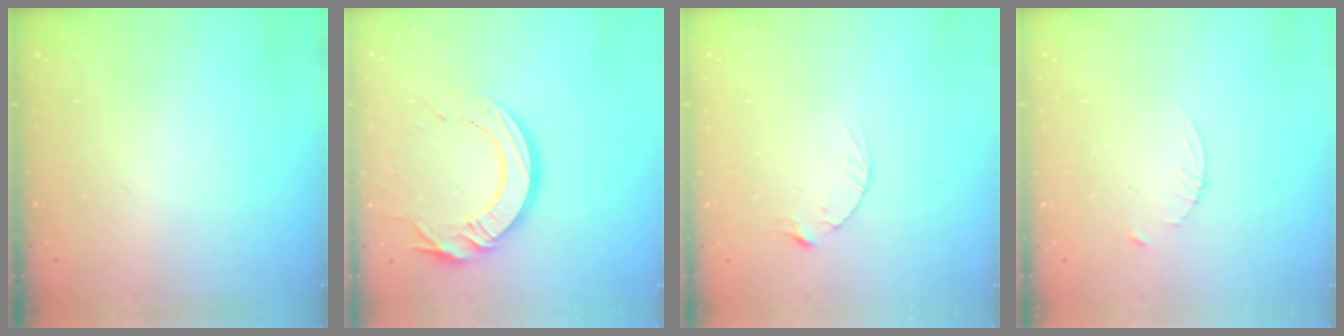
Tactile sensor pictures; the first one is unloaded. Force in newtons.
{"total": 14.2, "press": 14.1, "slide": 1.5}
{"total": 2.8, "press": 2.8, "slide": 0.4}
{"total": 2.3, "press": 2.3, "slide": 0.3}